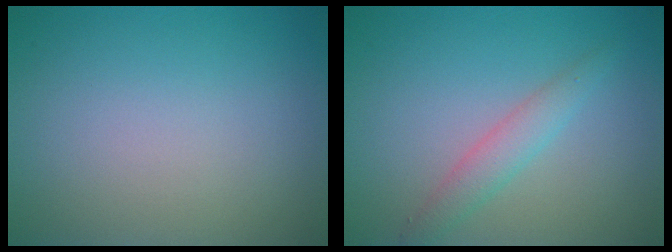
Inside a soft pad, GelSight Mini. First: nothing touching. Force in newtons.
{"total": 2.2, "press": 2.2, "slide": 0.1}